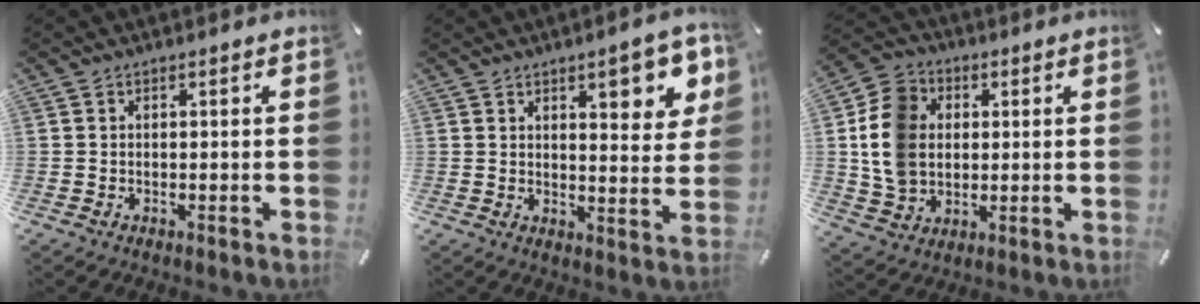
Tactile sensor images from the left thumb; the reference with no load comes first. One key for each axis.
{"total": 9.7, "fx": 5.5, "fy": 3.6, "fz": 7.2, "tx": -0.092, "ty": -0.026, "tz": 0.087}
{"total": 12.1, "fx": 1.0, "fy": 10.5, "fz": 6.0, "tx": -0.145, "ty": 0.016, "tz": 0.021}